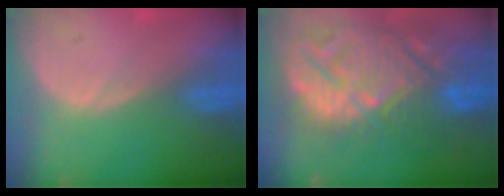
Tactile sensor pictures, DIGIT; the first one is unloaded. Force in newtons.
{"total": 15.1, "press": 12.9, "slide": 7.7}